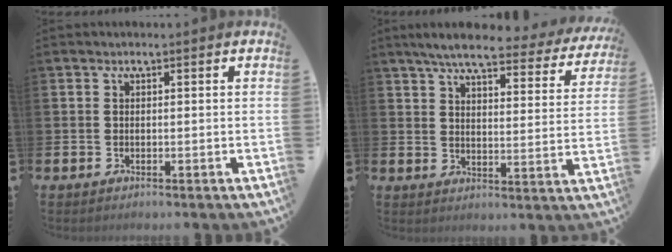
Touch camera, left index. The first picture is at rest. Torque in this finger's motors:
{"motor_torque": [1.11, -1.02, 0.83, 0.21]}